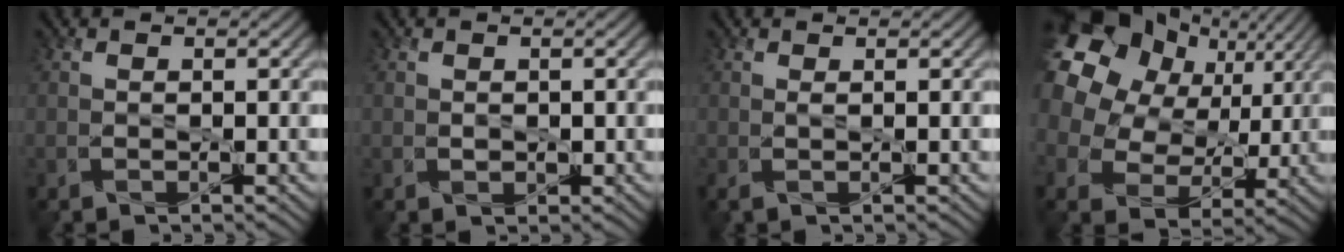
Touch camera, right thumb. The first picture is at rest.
{"total": 1.0, "force": [0.0, 0.8, 0.5], "torque": [-0.011, -0.006, 0.001]}
{"total": 0.8, "force": [0.2, 0.1, 0.8], "torque": [-0.018, 0.000, 0.002]}
{"total": 21.4, "force": [8.9, 16.2, 10.9], "torque": [-0.305, 0.051, 0.166]}